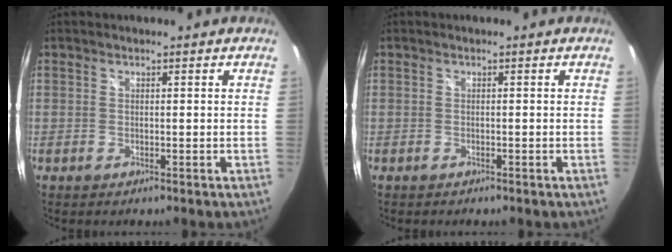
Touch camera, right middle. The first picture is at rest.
{"total": 0.8, "force": [-0.7, 0.3, 0.3], "torque": [-0.009, 0.000, -0.008]}